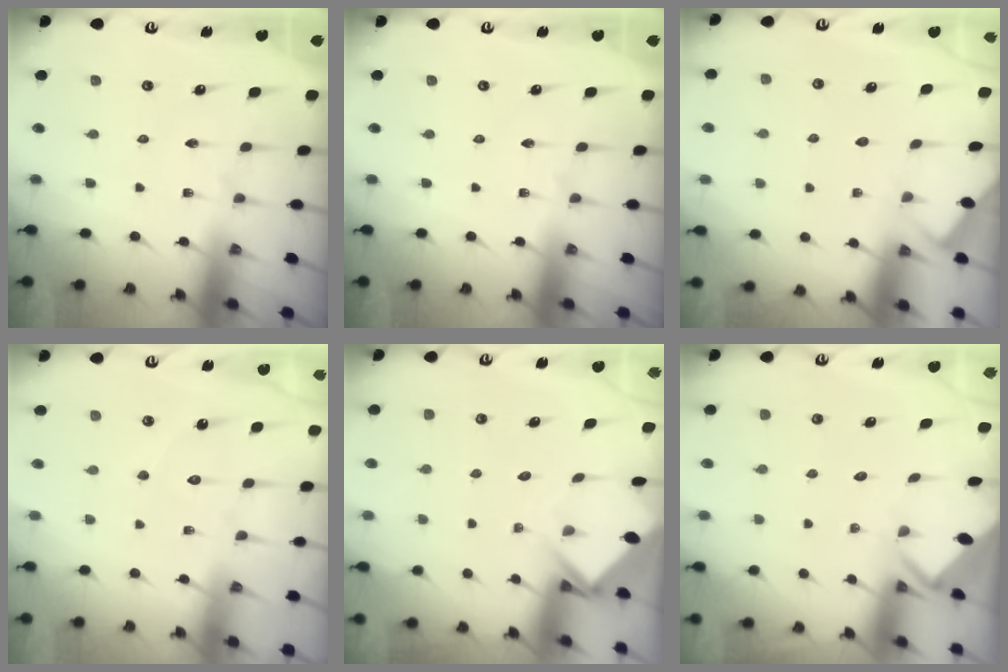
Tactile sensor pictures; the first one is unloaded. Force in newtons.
{"total": 0.0}
{"total": 2.8, "press": 2.8, "slide": 0.3}
{"total": 6.1, "press": 6.1, "slide": 0.6}
{"total": 3.6, "press": 3.6, "slide": 0.3}
{"total": 3.4, "press": 3.4, "slide": 0.1}